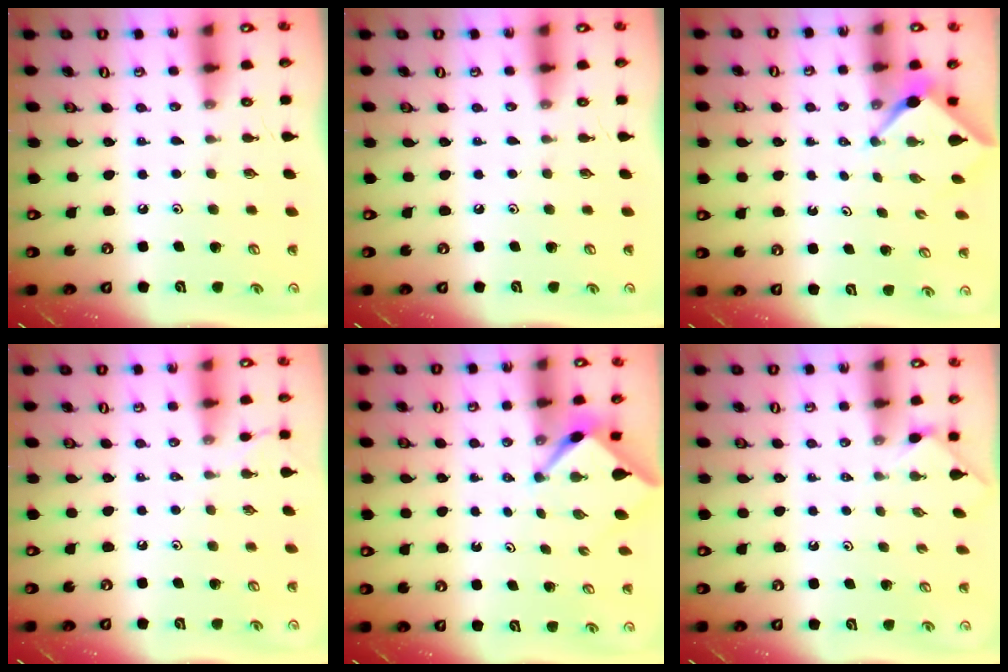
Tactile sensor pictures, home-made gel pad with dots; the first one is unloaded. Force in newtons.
{"total": 0.0}
{"total": 2.4, "press": 2.3, "slide": 0.3}
{"total": 1.8, "press": 1.8, "slide": 0.4}
{"total": 2.4, "press": 2.4, "slide": 0.3}
{"total": 1.0, "press": 0.9, "slide": 0.3}